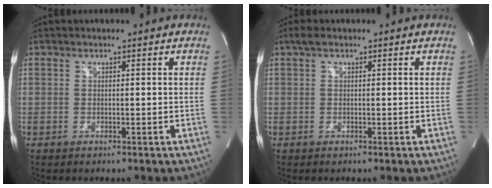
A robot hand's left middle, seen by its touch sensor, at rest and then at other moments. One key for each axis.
{"total": 1.6, "fx": 1.0, "fy": 0.5, "fz": 1.1, "tx": -0.026, "ty": 0.019, "tz": 0.016}